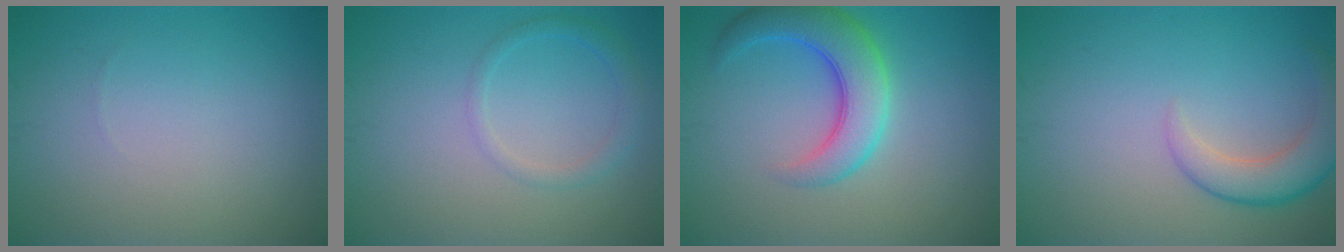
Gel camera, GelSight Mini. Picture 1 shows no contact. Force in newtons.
{"total": 1.7, "press": 1.7, "slide": 0.1}
{"total": 5.8, "press": 5.8, "slide": 0.3}
{"total": 4.0, "press": 4.0, "slide": 0.2}